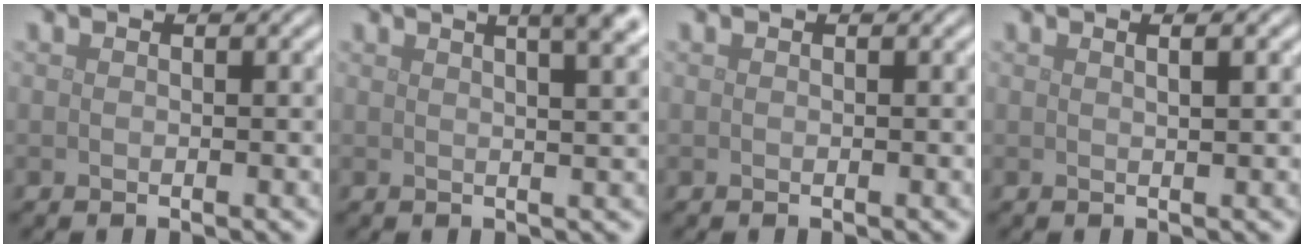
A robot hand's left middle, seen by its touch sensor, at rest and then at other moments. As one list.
[{"total": 8.2, "force": [4.4, 3.6, 5.9], "torque": [-0.014, 0.055, 0.020]}, {"total": 0.0}, {"total": 1.4, "force": [0.6, 0.4, 1.2], "torque": [-0.011, 0.003, 0.003]}]